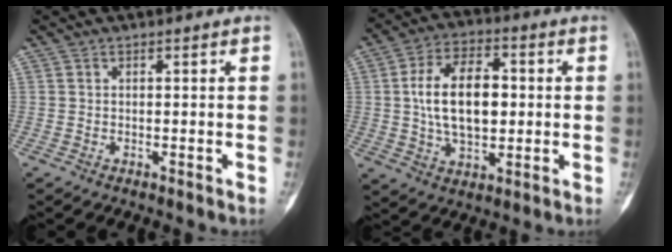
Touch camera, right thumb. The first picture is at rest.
{"total": 14.4, "force": [0.9, 8.5, 11.6], "torque": [-0.181, 0.013, 0.015]}